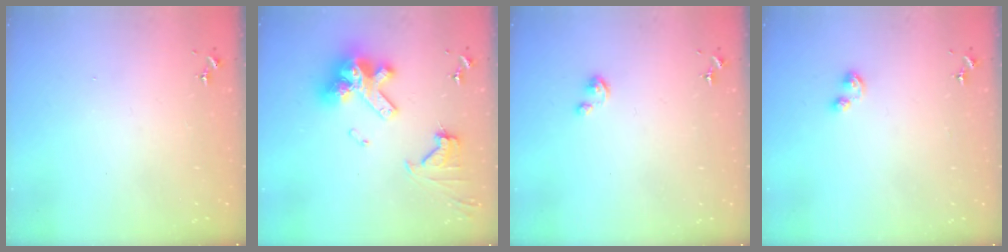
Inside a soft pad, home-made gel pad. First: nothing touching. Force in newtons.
{"total": 18.7, "press": 18.6, "slide": 2.0}
{"total": 2.8, "press": 2.8, "slide": 0.2}
{"total": 3.4, "press": 3.3, "slide": 0.4}